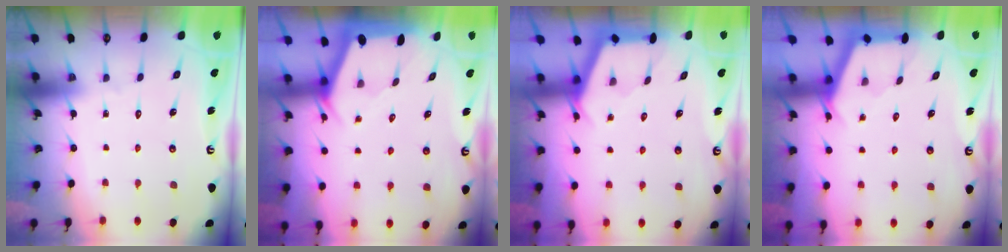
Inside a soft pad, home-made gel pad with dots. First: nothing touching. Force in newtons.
{"total": 1.9, "press": 1.8, "slide": 0.3}
{"total": 2.8, "press": 2.7, "slide": 0.3}
{"total": 2.8, "press": 2.7, "slide": 0.3}